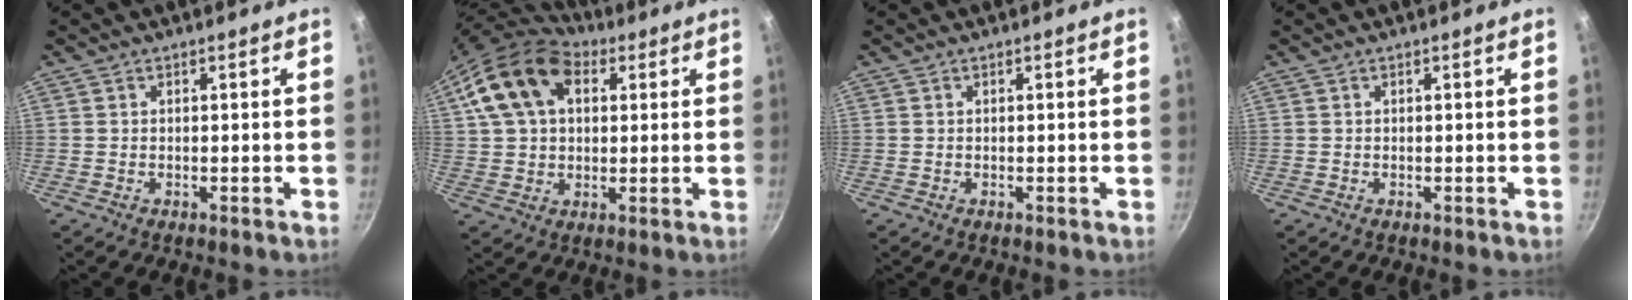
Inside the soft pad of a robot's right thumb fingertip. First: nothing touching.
{"total": 16.1, "force": [5.6, 10.9, 10.4], "torque": [-0.173, 0.017, 0.090]}
{"total": 0.0}
{"total": 0.0}